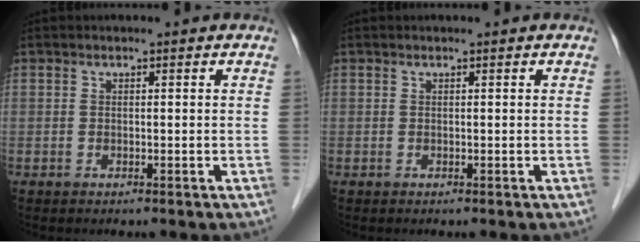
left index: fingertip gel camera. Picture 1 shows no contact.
{"total": 0.0}